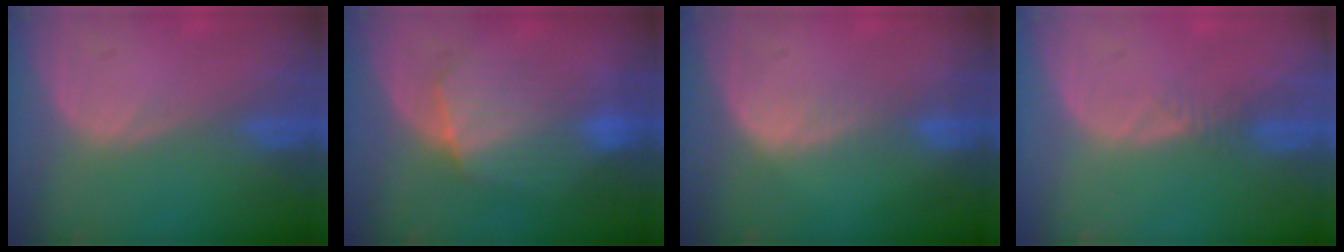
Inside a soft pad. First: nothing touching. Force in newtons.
{"total": 7.1, "press": 6.9, "slide": 1.3}
{"total": 2.0, "press": 2.0, "slide": 0.1}
{"total": 1.2, "press": 1.0, "slide": 0.6}